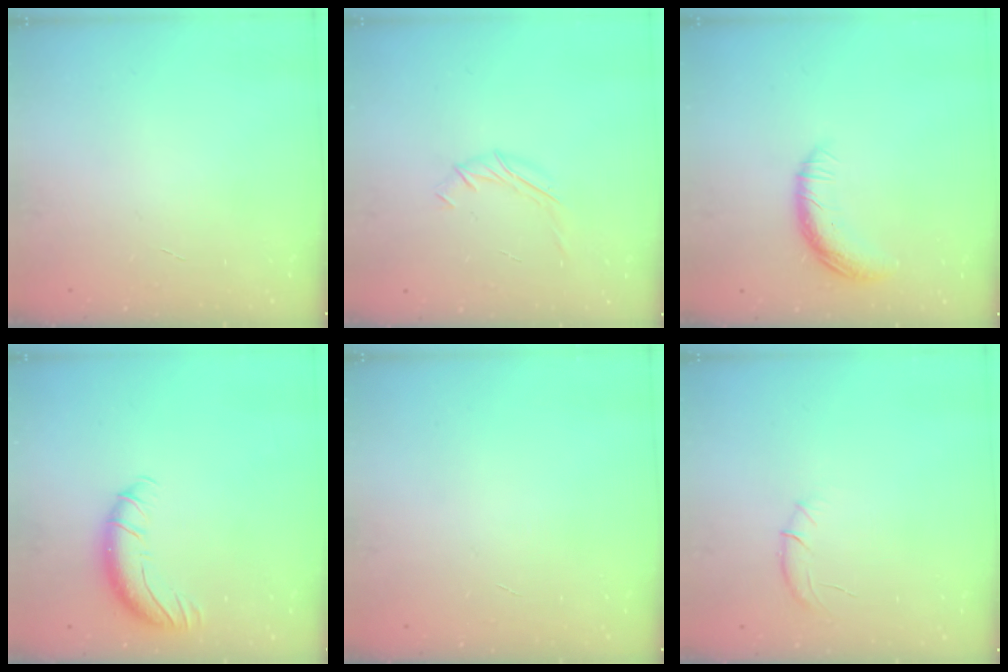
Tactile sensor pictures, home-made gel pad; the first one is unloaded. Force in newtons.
{"total": 5.8, "press": 5.7, "slide": 1.1}
{"total": 10.1, "press": 10.1, "slide": 0.8}
{"total": 8.8, "press": 8.6, "slide": 1.6}
{"total": 0.0}
{"total": 6.4, "press": 6.2, "slide": 1.7}